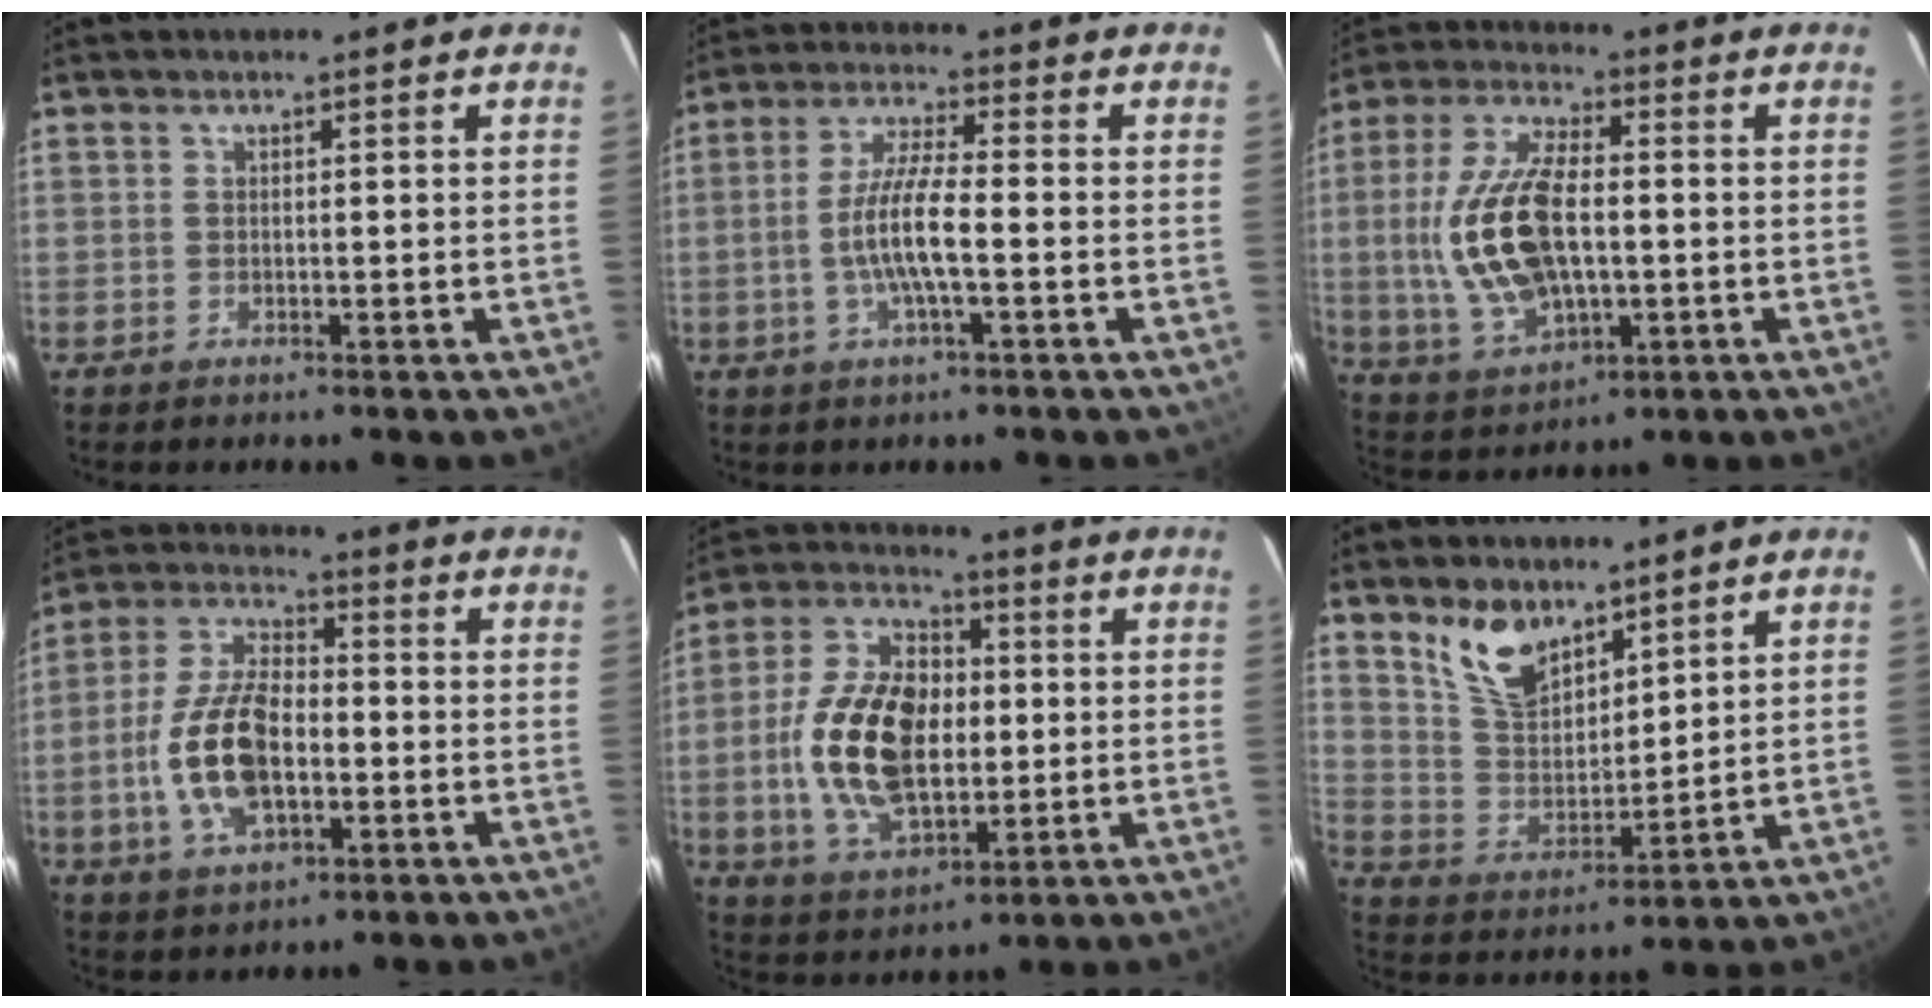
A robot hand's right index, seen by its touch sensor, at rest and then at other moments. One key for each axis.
{"total": 8.5, "fx": -2.1, "fy": 1.3, "fz": 8.1, "tx": -0.161, "ty": 0.000, "tz": -0.040}
{"total": 17.0, "fx": -0.7, "fy": 8.7, "fz": 14.5, "tx": -0.310, "ty": 0.003, "tz": 0.000}
{"total": 14.2, "fx": -3.1, "fy": 7.2, "fz": 11.9, "tx": -0.250, "ty": 0.008, "tz": -0.055}
{"total": 18.1, "fx": -0.9, "fy": 10.8, "fz": 14.5, "tx": -0.292, "ty": 0.014, "tz": -0.009}
{"total": 10.4, "fx": 7.4, "fy": 5.1, "fz": 5.3, "tx": -0.102, "ty": 0.006, "tz": 0.151}